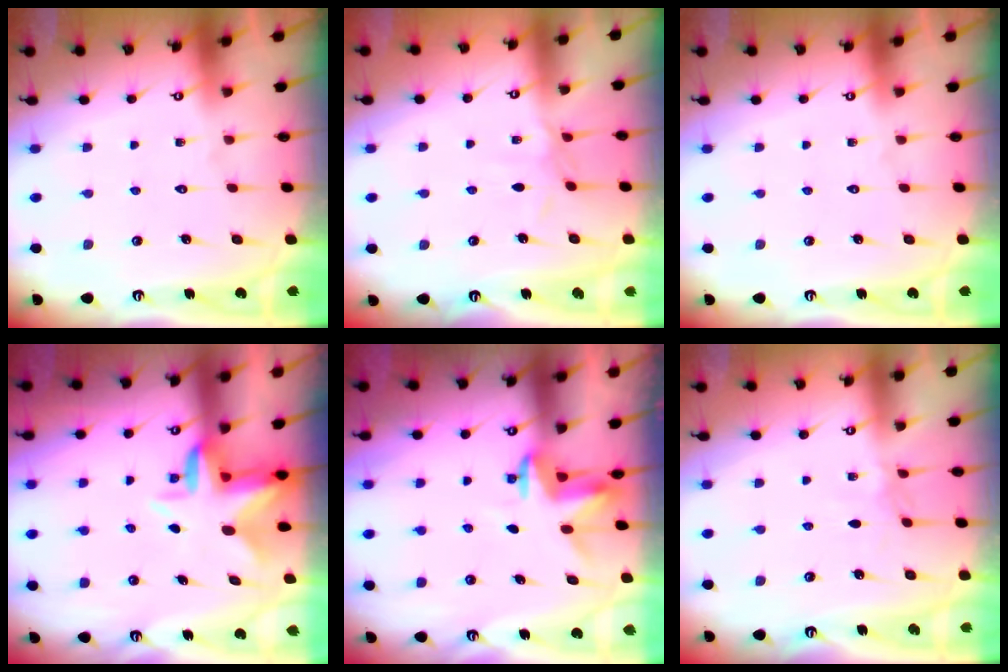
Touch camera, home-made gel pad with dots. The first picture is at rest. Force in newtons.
{"total": 2.8, "press": 2.8, "slide": 0.5}
{"total": 0.0}
{"total": 4.6, "press": 4.5, "slide": 0.9}
{"total": 3.3, "press": 3.3, "slide": 0.3}
{"total": 2.9, "press": 2.9, "slide": 0.5}